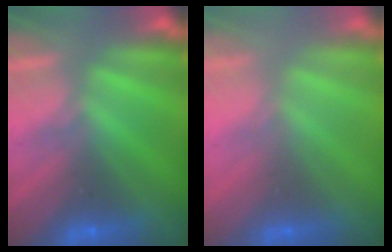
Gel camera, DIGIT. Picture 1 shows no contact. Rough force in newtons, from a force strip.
{"total": 2.8}